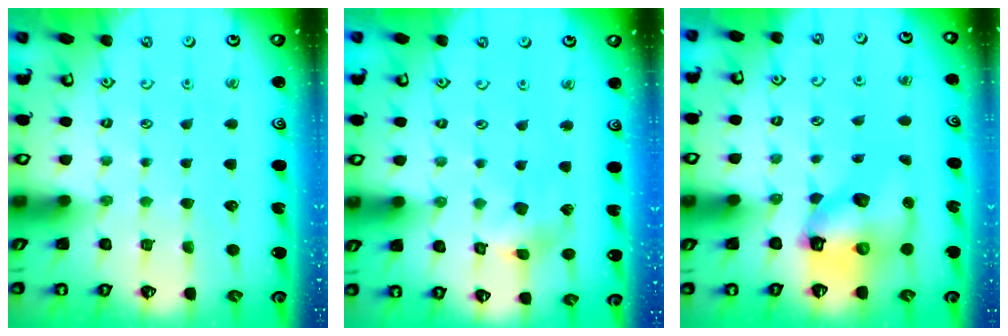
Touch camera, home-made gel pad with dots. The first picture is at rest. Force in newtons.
{"total": 6.3, "press": 6.2, "slide": 0.6}
{"total": 10.5, "press": 10.4, "slide": 1.6}